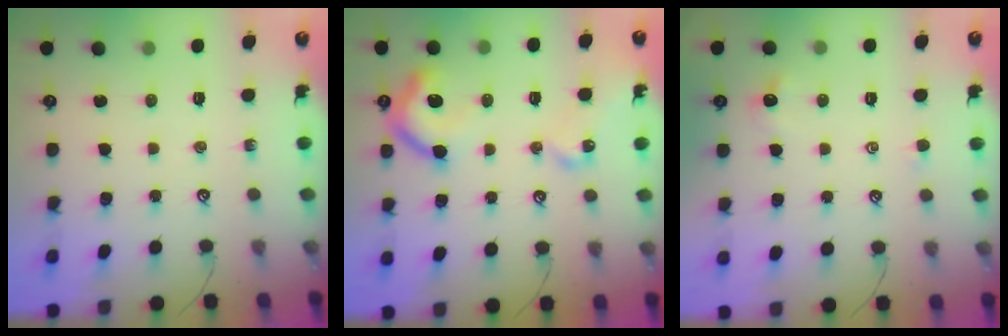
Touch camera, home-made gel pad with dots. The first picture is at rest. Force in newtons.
{"total": 14.2, "press": 14.1, "slide": 1.4}
{"total": 0.9, "press": 0.9, "slide": 0.2}